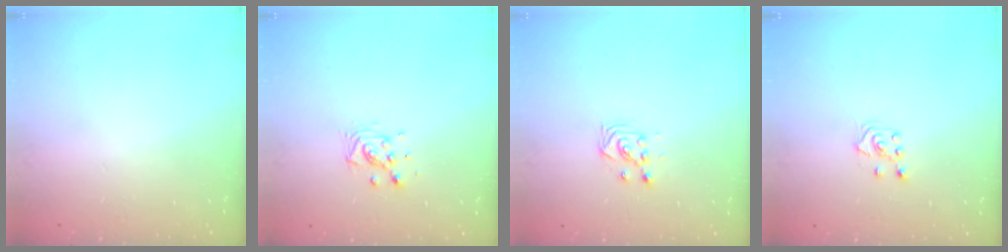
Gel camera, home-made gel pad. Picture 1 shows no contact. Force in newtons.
{"total": 6.7, "press": 6.3, "slide": 2.3}
{"total": 2.7, "press": 2.7, "slide": 0.3}
{"total": 3.0, "press": 2.9, "slide": 0.7}